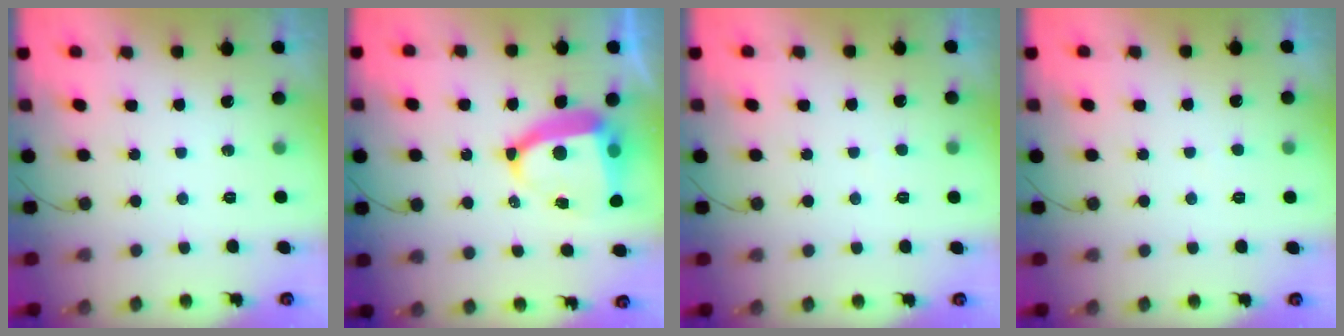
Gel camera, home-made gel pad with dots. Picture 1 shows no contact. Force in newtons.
{"total": 11.7, "press": 11.6, "slide": 1.6}
{"total": 1.6, "press": 1.6, "slide": 0.2}
{"total": 1.6, "press": 1.6, "slide": 0.2}